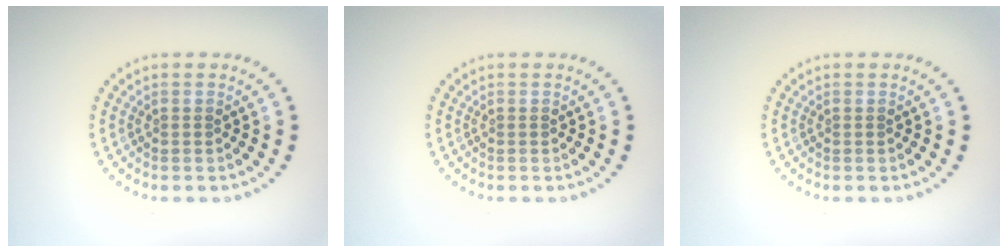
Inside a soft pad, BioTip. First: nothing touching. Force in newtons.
{"total": 0.0}
{"total": 0.0}